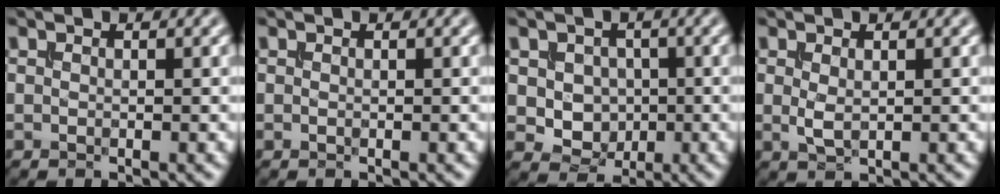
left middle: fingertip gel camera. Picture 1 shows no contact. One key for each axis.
{"total": 0.0}
{"total": 3.5, "fx": 0.0, "fy": 3.0, "fz": 1.8, "tx": -0.029, "ty": -0.006, "tz": -0.001}
{"total": 1.4, "fx": 0.2, "fy": 0.7, "fz": 1.2, "tx": -0.030, "ty": -0.002, "tz": 0.009}